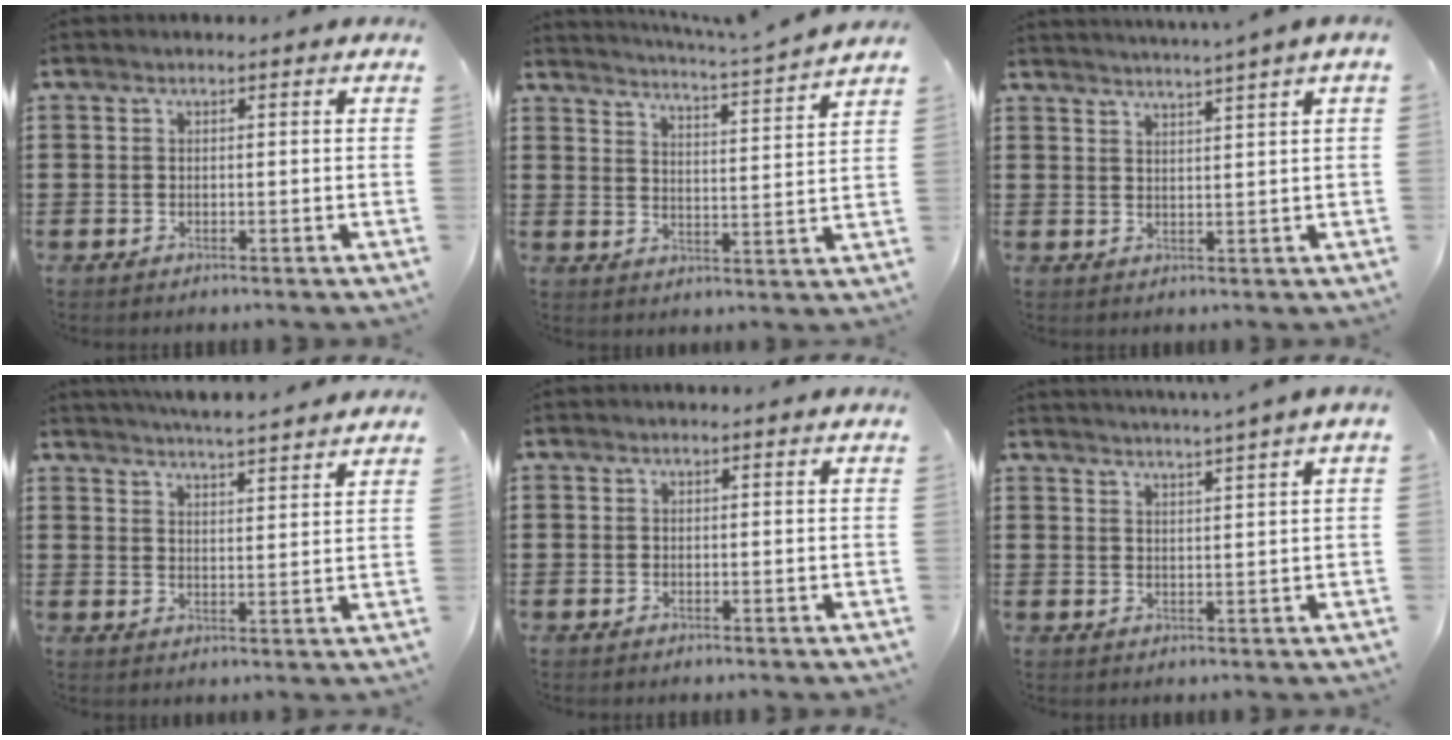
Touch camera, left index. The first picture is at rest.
{"total": 3.7, "force": [3.4, -1.0, 1.0], "torque": [-0.028, -0.039, 0.050]}
{"total": 2.4, "force": [2.1, -1.0, 0.3], "torque": [-0.011, -0.011, 0.038]}
{"total": 4.6, "force": [4.5, -0.4, 0.7], "torque": [-0.031, -0.025, 0.081]}
{"total": 0.0}
{"total": 2.5, "force": [2.3, -1.0, 0.4], "torque": [-0.013, -0.013, 0.040]}